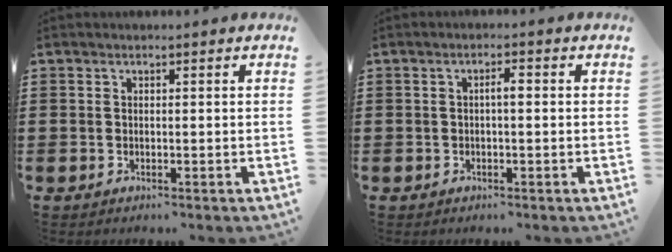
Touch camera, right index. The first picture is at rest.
{"total": 1.6, "force": [-0.1, 0.3, 1.6], "torque": [-0.031, 0.002, -0.003]}